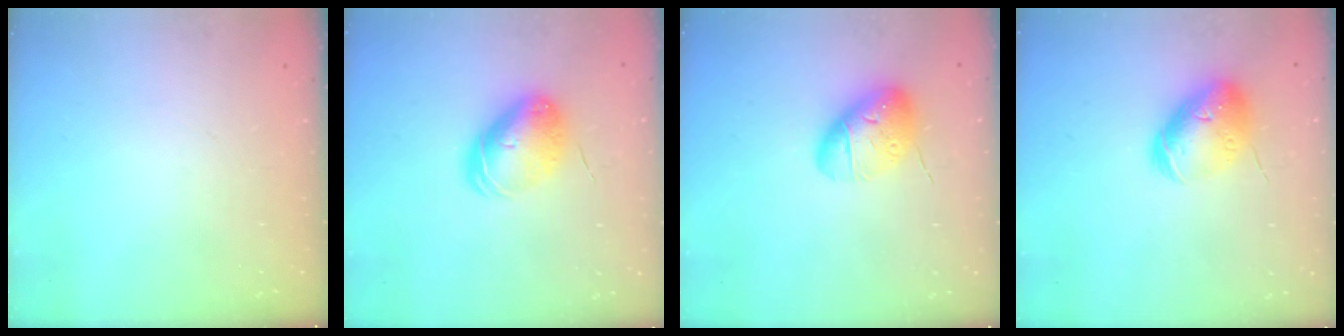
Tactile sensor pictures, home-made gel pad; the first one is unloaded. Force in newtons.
{"total": 9.1, "press": 9.0, "slide": 1.1}
{"total": 12.4, "press": 12.3, "slide": 2.1}
{"total": 12.6, "press": 12.5, "slide": 1.3}